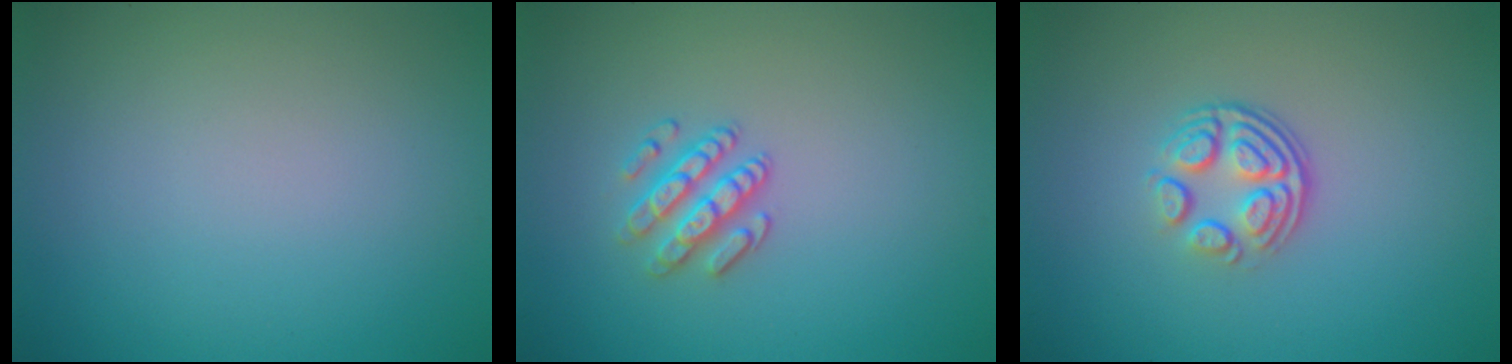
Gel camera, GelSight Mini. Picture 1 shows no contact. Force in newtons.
{"total": 2.5, "press": 2.3, "slide": 0.9}
{"total": 3.7, "press": 2.6, "slide": 2.7}